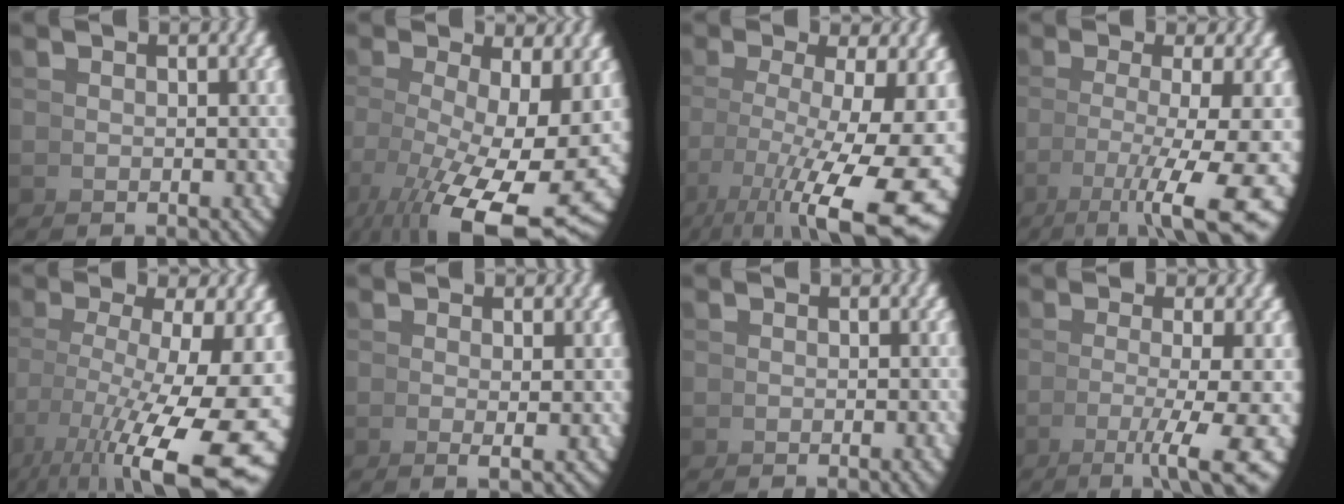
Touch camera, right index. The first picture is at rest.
{"total": 11.0, "force": [-2.8, 5.3, 9.2], "torque": [-0.163, -0.060, -0.007]}
{"total": 11.1, "force": [-1.7, 5.4, 9.6], "torque": [-0.134, -0.042, 0.004]}
{"total": 8.5, "force": [-2.2, 2.8, 7.8], "torque": [-0.116, -0.023, -0.012]}
{"total": 12.2, "force": [-2.3, 6.1, 10.3], "torque": [-0.149, -0.048, -0.002]}
{"total": 1.1, "force": [0.2, -0.2, 1.0], "torque": [-0.027, -0.007, 0.005]}
{"total": 1.0, "force": [-0.4, 0.3, 0.9], "torque": [-0.008, 0.008, -0.010]}
{"total": 7.2, "force": [-2.7, 1.5, 6.5], "torque": [-0.087, -0.014, -0.032]}